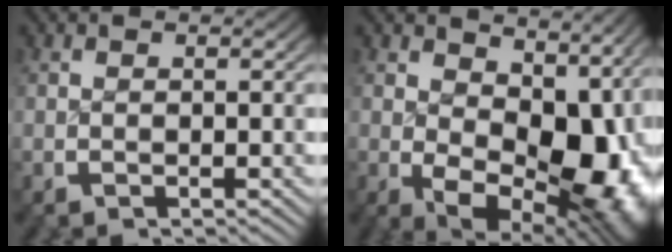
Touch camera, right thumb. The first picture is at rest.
{"total": 13.4, "force": [-1.3, 8.3, 10.4], "torque": [-0.166, -0.060, 0.016]}